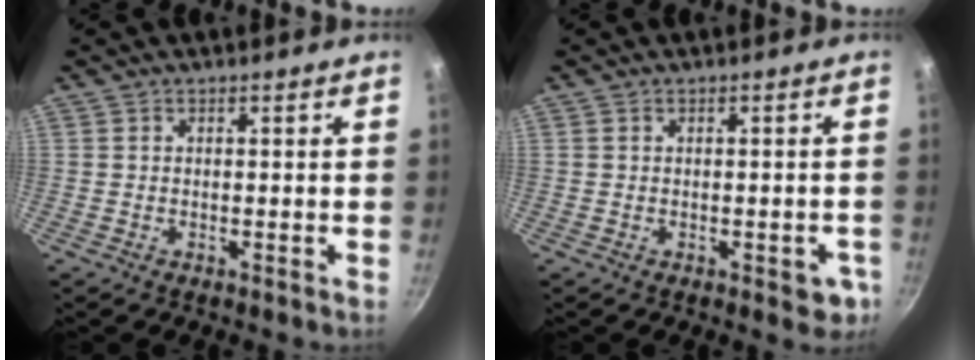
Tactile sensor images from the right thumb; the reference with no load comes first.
{"total": 4.1, "force": [-1.3, 2.1, 3.2], "torque": [-0.014, 0.009, -0.013]}